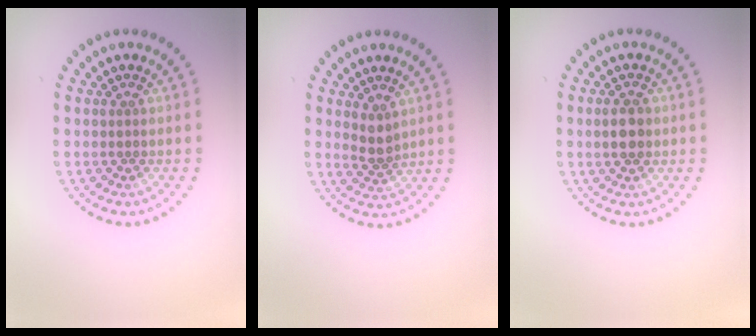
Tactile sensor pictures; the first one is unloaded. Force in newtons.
{"total": 1.8, "press": 1.5, "slide": 1.1}
{"total": 2.6, "press": 2.6, "slide": 0.0}